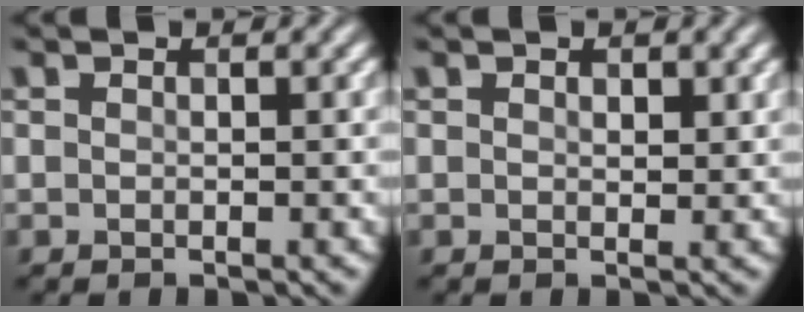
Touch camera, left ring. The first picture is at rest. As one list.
[{"total": 1.0, "force": [0.5, 0.5, 0.6], "torque": [-0.008, -0.003, 0.009]}]